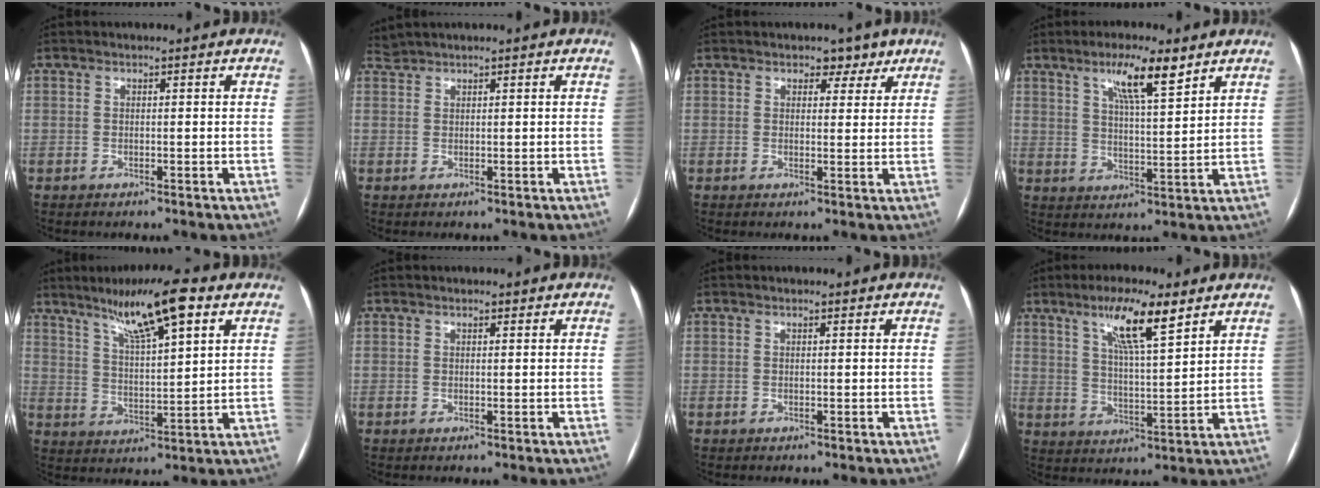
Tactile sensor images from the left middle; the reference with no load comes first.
{"total": 1.2, "force": [1.1, -0.3, -0.1], "torque": [-0.004, 0.012, 0.029]}
{"total": 3.1, "force": [2.1, 2.0, 1.1], "torque": [-0.003, 0.002, 0.024]}
{"total": 8.1, "force": [5.1, 0.9, 6.3], "torque": [-0.110, 0.002, 0.087]}
{"total": 11.6, "force": [7.1, 1.0, 9.2], "torque": [-0.160, 0.013, 0.119]}
{"total": 0.7, "force": [0.4, 0.3, 0.4], "torque": [-0.010, 0.001, 0.006]}
{"total": 0.0}
{"total": 9.9, "force": [6.0, 1.1, 7.8], "torque": [-0.138, 0.003, 0.103]}